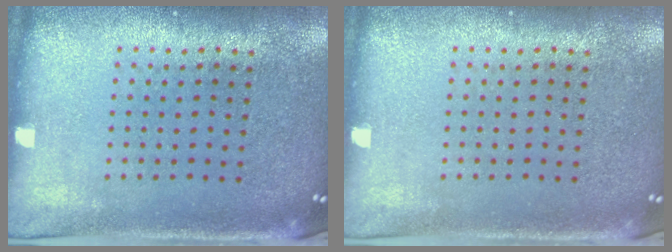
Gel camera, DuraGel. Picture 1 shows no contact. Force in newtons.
{"total": 0.0}